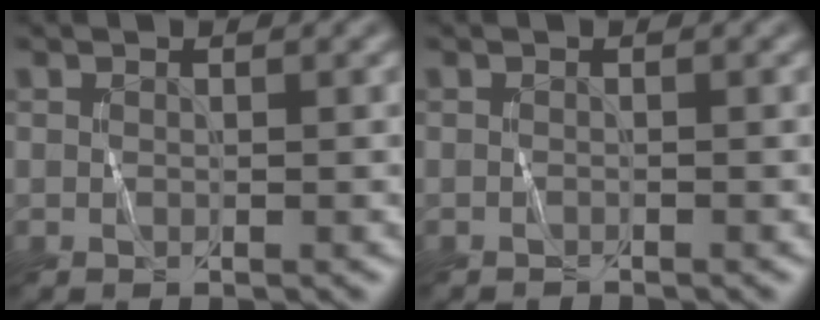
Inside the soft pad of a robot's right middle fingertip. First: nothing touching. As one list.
[{"total": 0.7, "force": [-0.6, 0.1, 0.2], "torque": [0.003, 0.001, -0.009]}]